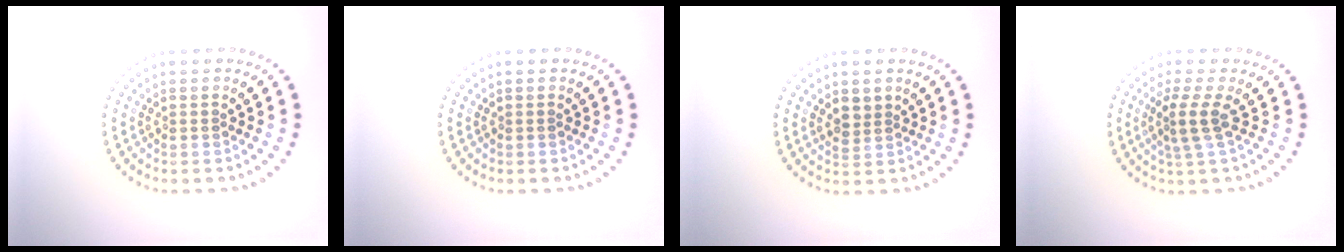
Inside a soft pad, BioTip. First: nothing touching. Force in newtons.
{"total": 0.0}
{"total": 1.7, "press": 1.5, "slide": 0.9}
{"total": 2.6, "press": 1.9, "slide": 1.9}